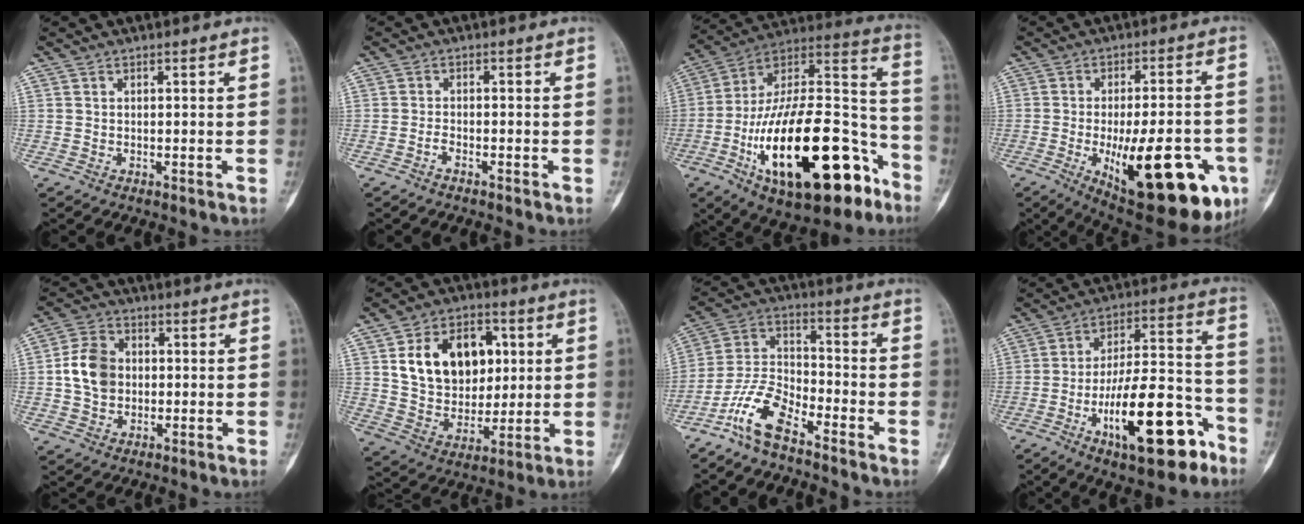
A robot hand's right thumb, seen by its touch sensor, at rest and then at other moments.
{"total": 1.1, "force": [-1.0, 0.4, 0.5], "torque": [-0.015, 0.009, -0.020]}
{"total": 34.2, "force": [-14.5, 14.6, 27.3], "torque": [-0.433, 0.072, -0.225]}
{"total": 24.7, "force": [-8.2, 8.9, 21.5], "torque": [-0.253, 0.001, -0.096]}
{"total": 9.0, "force": [0.2, 7.1, 5.5], "torque": [-0.086, 0.013, -0.002]}
{"total": 17.5, "force": [4.5, 12.5, 11.5], "torque": [-0.141, -0.006, 0.082]}
{"total": 9.9, "force": [-7.1, 3.6, 5.9], "torque": [-0.133, 0.055, -0.148]}
{"total": 21.5, "force": [-9.9, 7.8, 17.4], "torque": [-0.274, 0.063, -0.151]}